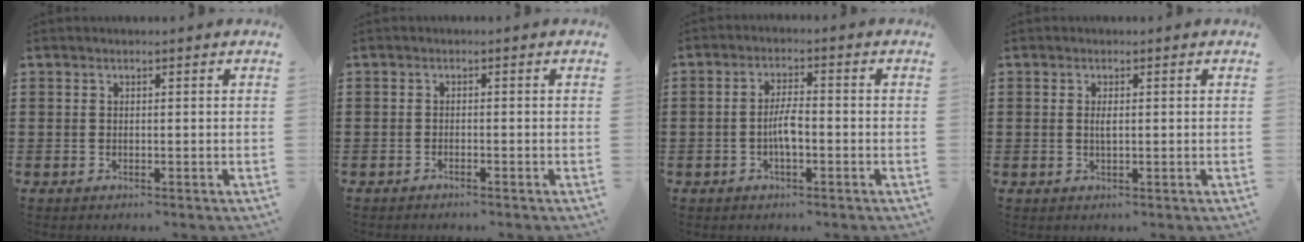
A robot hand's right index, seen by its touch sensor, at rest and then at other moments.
{"total": 0.9, "force": [-0.9, -0.1, 0.2], "torque": [-0.006, -0.003, -0.017]}
{"total": 3.9, "force": [-0.9, 1.1, 3.6], "torque": [-0.078, 0.001, -0.022]}
{"total": 1.4, "force": [0.2, 0.4, 1.3], "torque": [-0.025, 0.002, 0.002]}